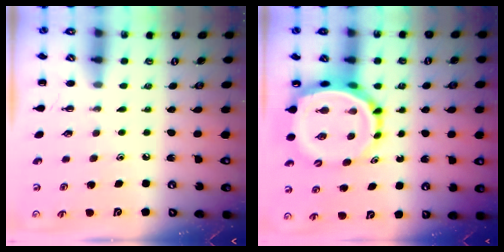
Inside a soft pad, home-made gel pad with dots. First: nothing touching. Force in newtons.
{"total": 8.5, "press": 8.1, "slide": 2.3}